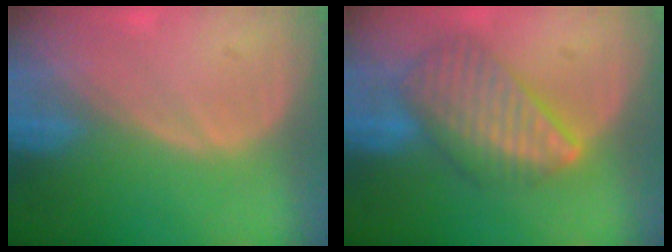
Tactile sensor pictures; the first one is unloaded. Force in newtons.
{"total": 8.9, "press": 7.8, "slide": 4.3}